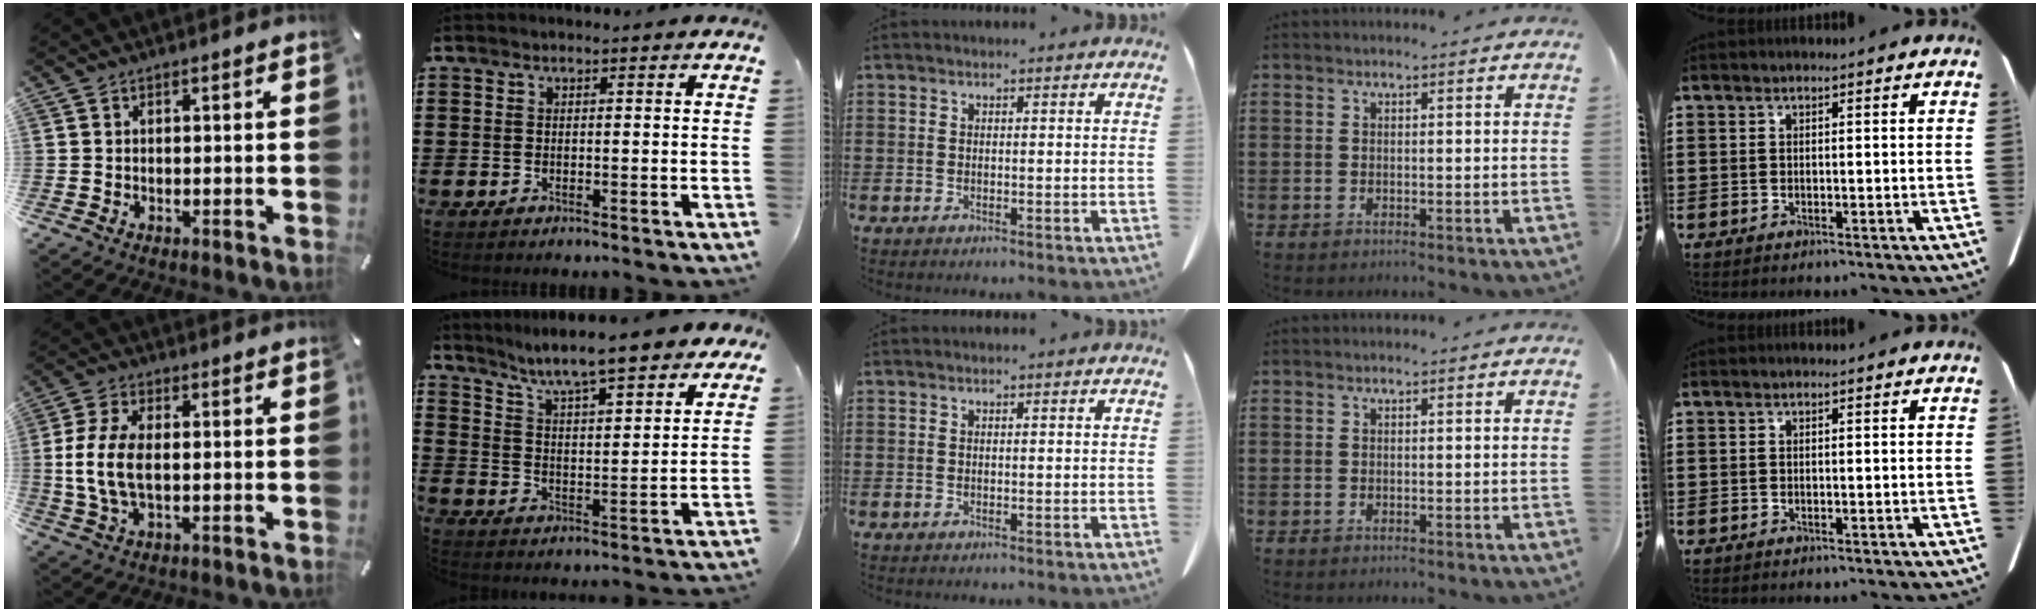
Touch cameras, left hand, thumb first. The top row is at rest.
{"thumb": {"total": 9.9, "force": [0.0, 5.0, 8.6], "torque": [-0.187, -0.004, -0.001]}, "index": {"total": 6.6, "force": [6.0, -0.2, 2.7], "torque": [-0.078, -0.039, 0.098]}}